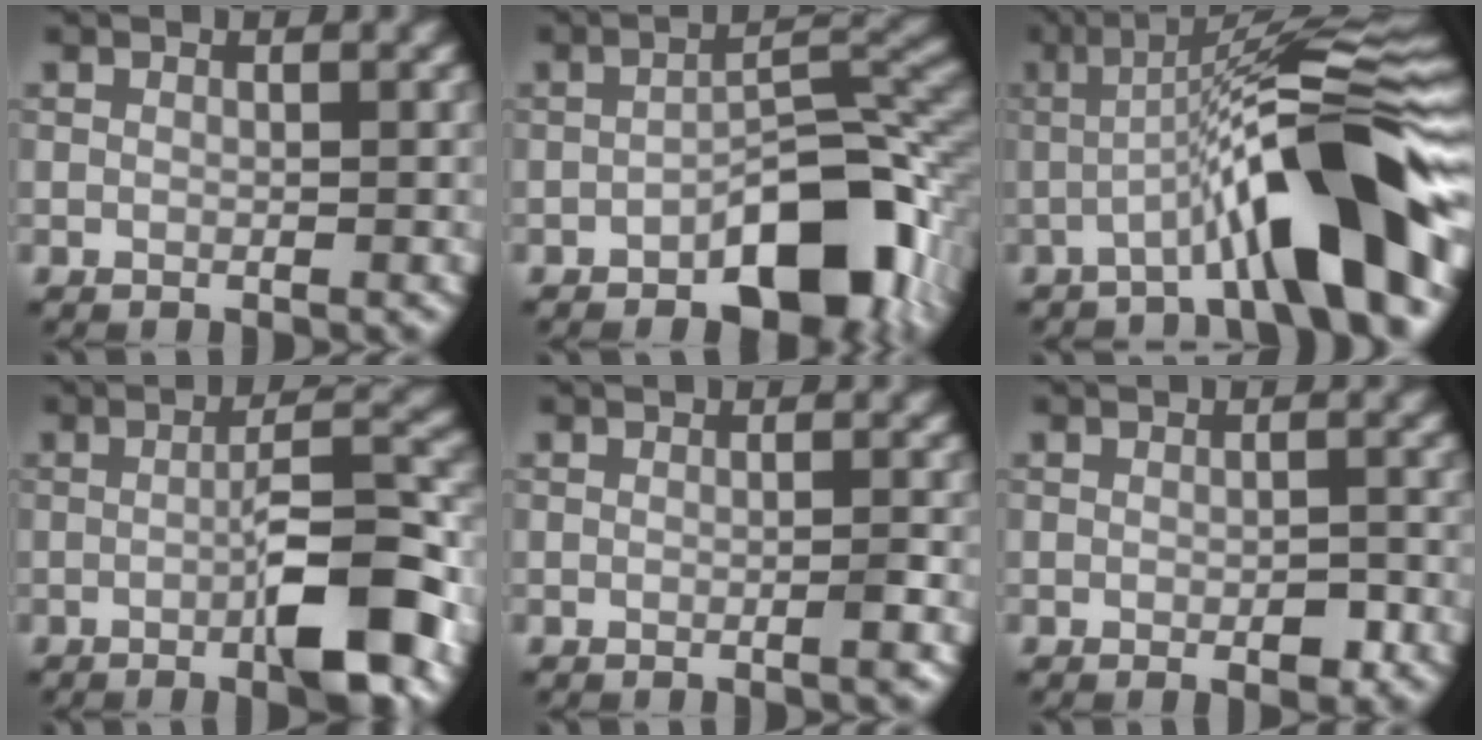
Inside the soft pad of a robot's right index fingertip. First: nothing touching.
{"total": 8.8, "force": [-4.3, 3.7, 6.8], "torque": [-0.085, 0.020, -0.069]}
{"total": 11.4, "force": [-3.3, 1.6, 10.8], "torque": [-0.143, 0.025, -0.065]}
{"total": 8.1, "force": [-2.7, 1.8, 7.5], "torque": [-0.106, 0.013, -0.046]}
{"total": 1.0, "force": [-0.3, 0.0, 0.9], "torque": [-0.012, 0.003, -0.008]}
{"total": 1.8, "force": [-0.8, 0.7, 1.5], "torque": [-0.020, 0.001, -0.011]}